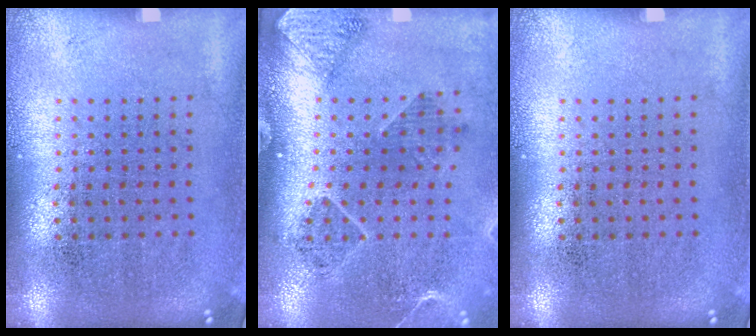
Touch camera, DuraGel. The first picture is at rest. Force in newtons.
{"total": 1.5, "press": 1.5, "slide": 0.2}
{"total": 0.0}